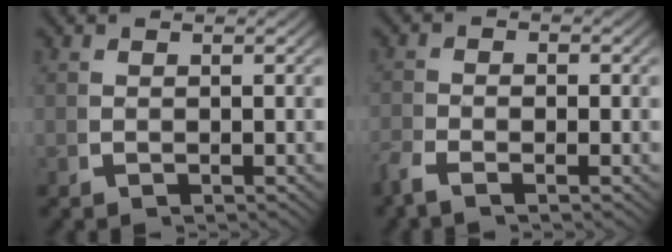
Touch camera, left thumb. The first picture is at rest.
{"total": 2.0, "force": [-1.3, 0.6, 1.3], "torque": [-0.030, -0.004, -0.031]}